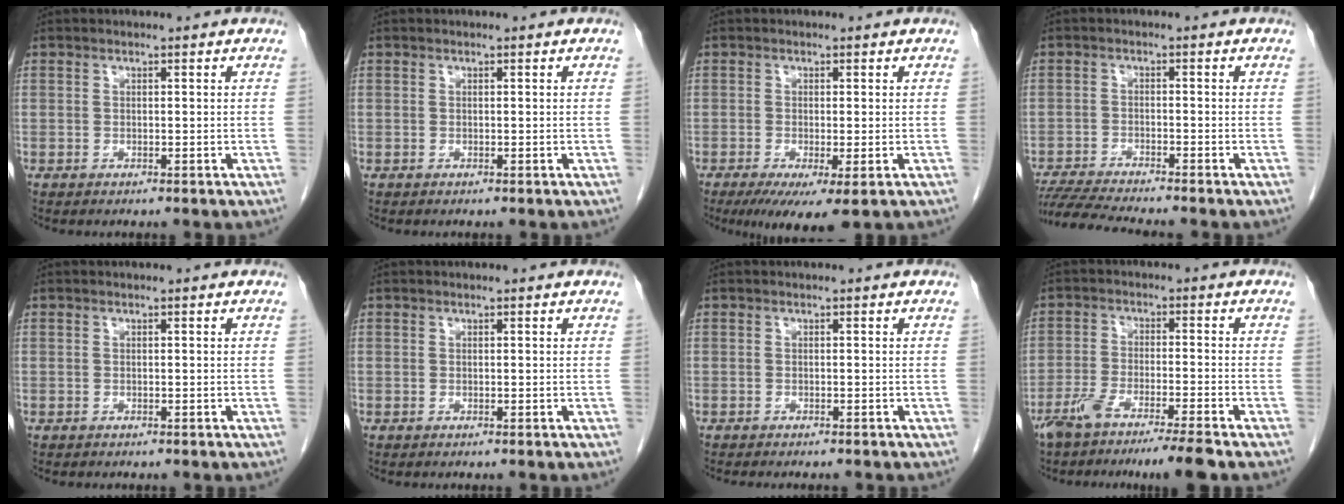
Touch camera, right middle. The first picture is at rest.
{"total": 0.0}
{"total": 5.7, "force": [-2.4, 1.0, 5.1], "torque": [-0.074, -0.017, -0.032]}
{"total": 8.1, "force": [-7.4, -0.7, 3.1], "torque": [-0.050, -0.018, -0.127]}
{"total": 0.0}
{"total": 0.0}
{"total": 3.4, "force": [-3.0, 0.7, 1.5], "torque": [-0.017, -0.006, -0.035]}
{"total": 9.0, "force": [-6.9, -0.5, 5.8], "torque": [-0.092, -0.015, -0.115]}